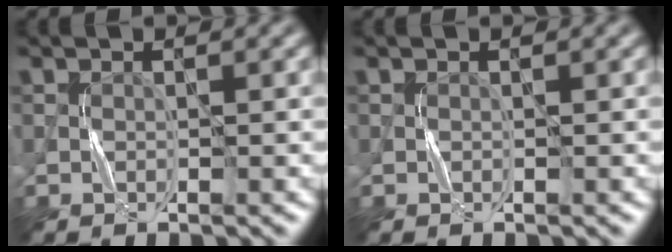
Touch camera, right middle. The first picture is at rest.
{"total": 0.0}